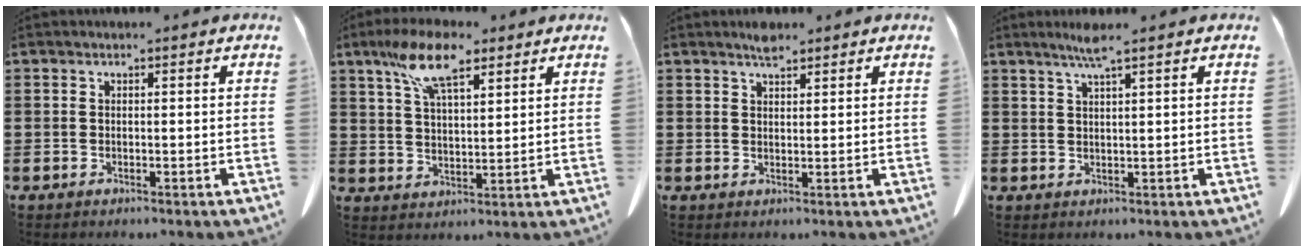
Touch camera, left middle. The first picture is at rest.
{"total": 10.1, "force": [6.6, 3.4, 6.8], "torque": [-0.142, -0.005, 0.120]}
{"total": 2.4, "force": [2.1, 0.6, 0.9], "torque": [-0.021, 0.000, 0.040]}
{"total": 3.2, "force": [2.3, -0.1, 2.2], "torque": [-0.049, 0.000, 0.042]}